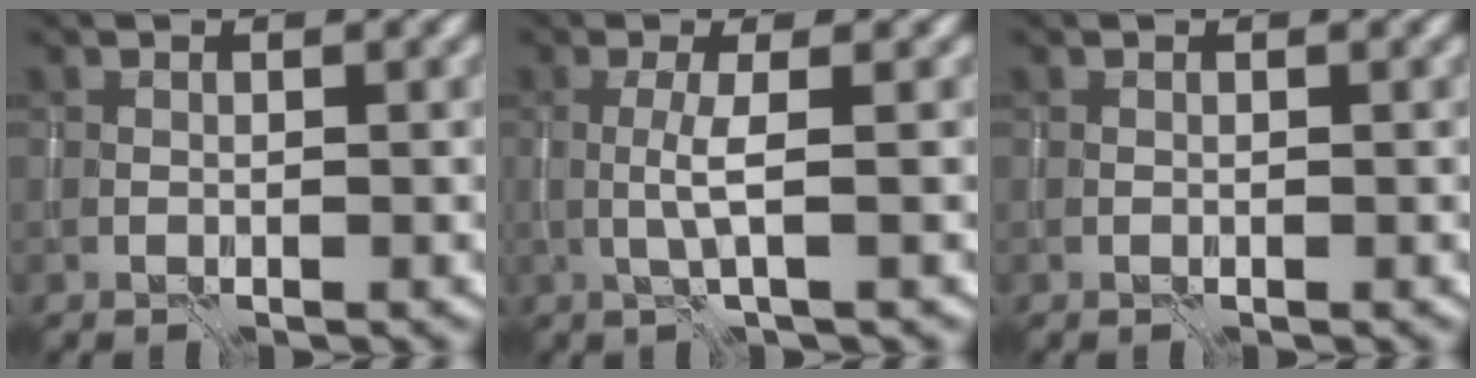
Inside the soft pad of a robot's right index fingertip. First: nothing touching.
{"total": 2.0, "force": [-0.2, 0.0, 2.0], "torque": [-0.044, -0.002, -0.005]}
{"total": 0.0}